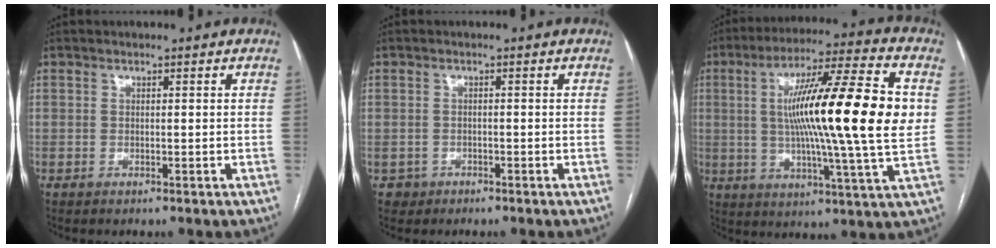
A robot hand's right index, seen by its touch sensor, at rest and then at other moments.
{"total": 2.0, "force": [-1.0, 1.7, -0.3], "torque": [0.004, 0.010, -0.019]}
{"total": 21.5, "force": [2.3, 0.4, 21.4], "torque": [-0.346, 0.004, 0.020]}